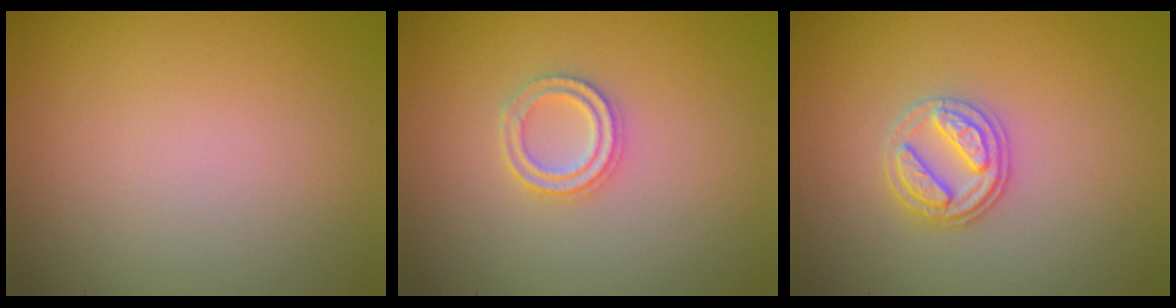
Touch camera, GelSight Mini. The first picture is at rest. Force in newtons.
{"total": 2.2, "press": 2.2, "slide": 0.5}
{"total": 2.7, "press": 2.6, "slide": 0.5}